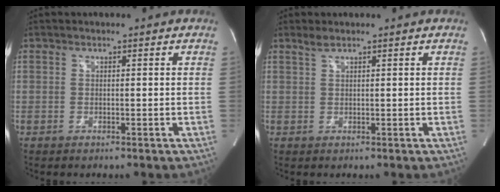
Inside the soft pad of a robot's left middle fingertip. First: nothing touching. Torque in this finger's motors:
{"motor_torque": [0.21, -0.03, -0.07, 0.00]}